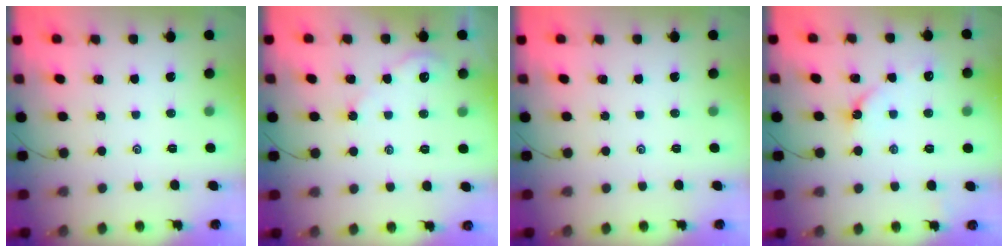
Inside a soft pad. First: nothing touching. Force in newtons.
{"total": 2.1, "press": 2.1, "slide": 0.3}
{"total": 0.0}
{"total": 4.6, "press": 4.5, "slide": 0.5}